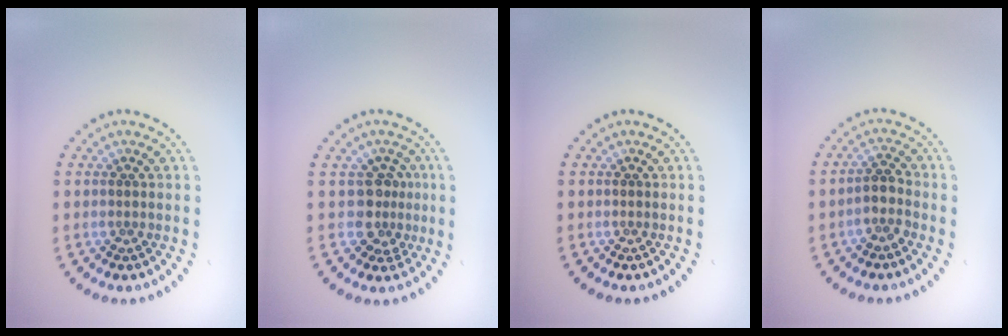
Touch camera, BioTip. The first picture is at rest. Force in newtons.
{"total": 2.5, "press": 1.9, "slide": 1.7}
{"total": 0.0}
{"total": 2.2, "press": 1.6, "slide": 1.4}